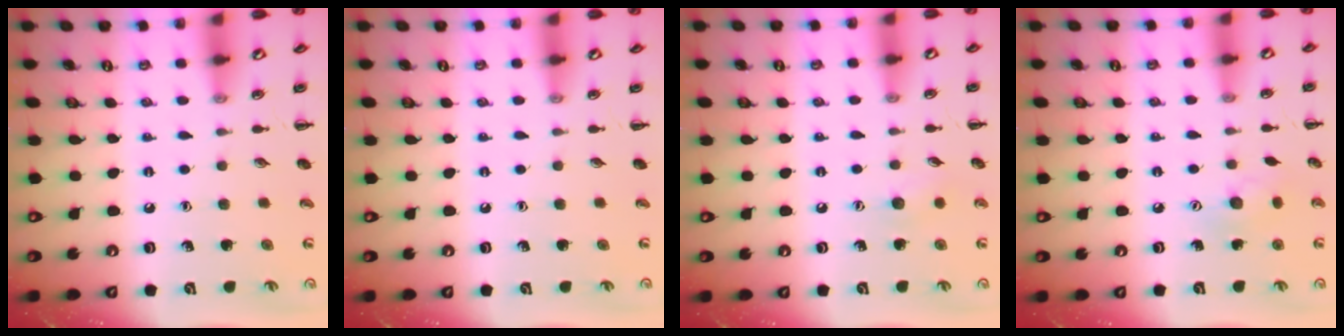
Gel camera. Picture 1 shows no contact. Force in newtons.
{"total": 0.0}
{"total": 6.2, "press": 6.0, "slide": 1.6}
{"total": 6.9, "press": 6.8, "slide": 1.3}